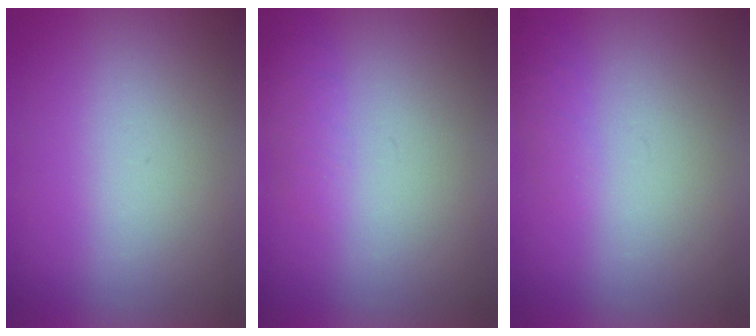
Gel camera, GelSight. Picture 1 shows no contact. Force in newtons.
{"total": 1.3}
{"total": 1.1}